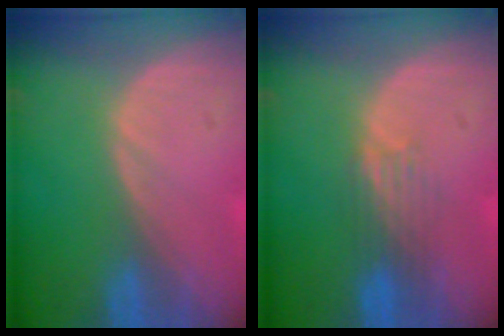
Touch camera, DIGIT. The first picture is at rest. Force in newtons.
{"total": 3.6, "press": 3.0, "slide": 2.0}